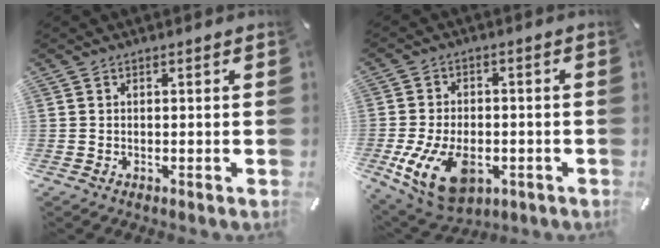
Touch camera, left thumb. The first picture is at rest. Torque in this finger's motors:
{"motor_torque": [0.73, 1.20, 0.69, 0.33, 0.17]}